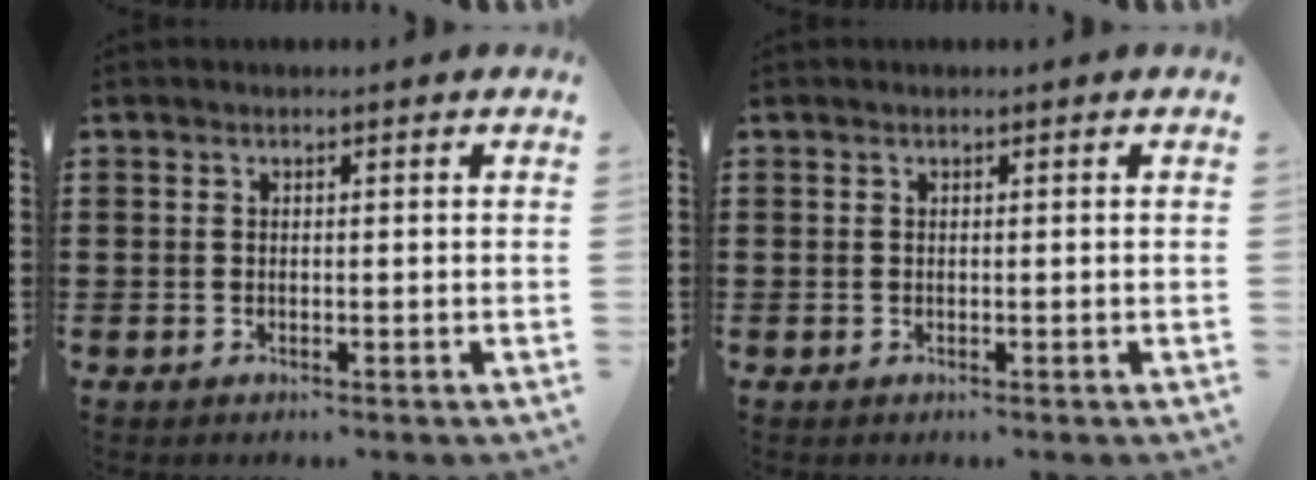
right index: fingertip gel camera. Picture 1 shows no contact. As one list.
[{"total": 0.0}]